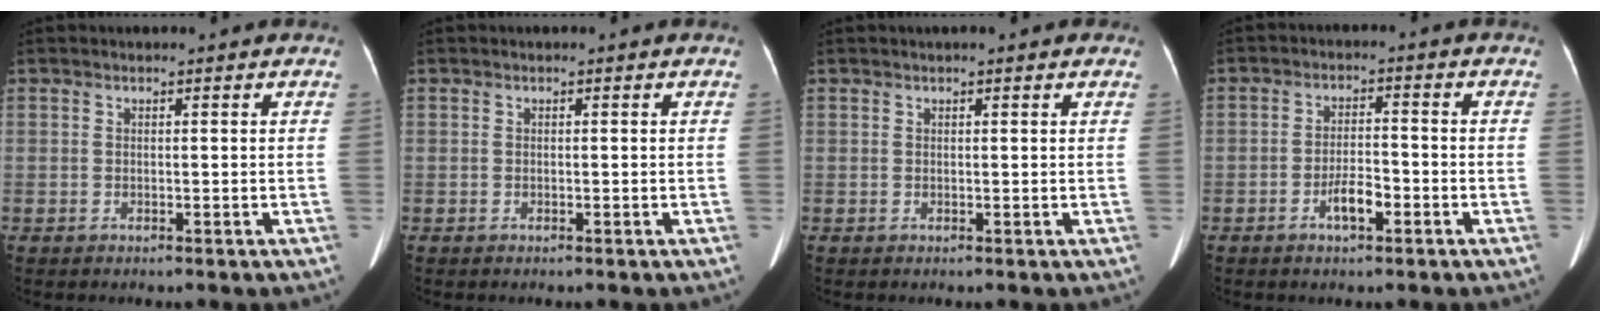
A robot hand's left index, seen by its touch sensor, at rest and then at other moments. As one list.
[{"total": 0.0}, {"total": 1.8, "force": [1.2, 0.3, 1.2], "torque": [-0.014, 0.013, 0.012]}, {"total": 4.0, "force": [-2.0, 1.2, 3.2], "torque": [-0.061, 0.004, -0.037]}]